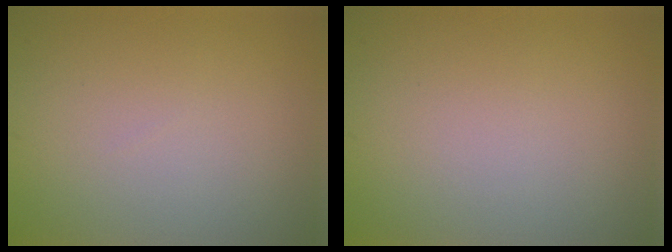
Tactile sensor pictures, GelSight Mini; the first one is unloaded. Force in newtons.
{"total": 0.0}